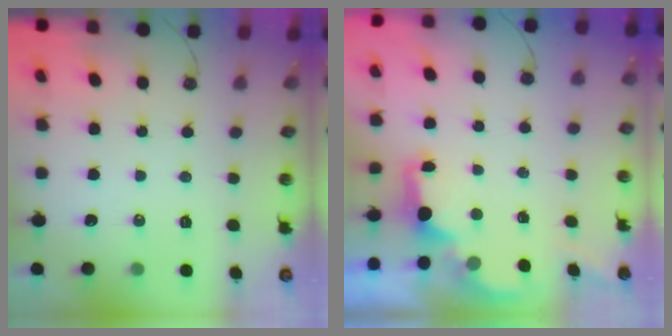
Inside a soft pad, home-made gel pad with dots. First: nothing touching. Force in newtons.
{"total": 2.1, "press": 2.0, "slide": 0.8}